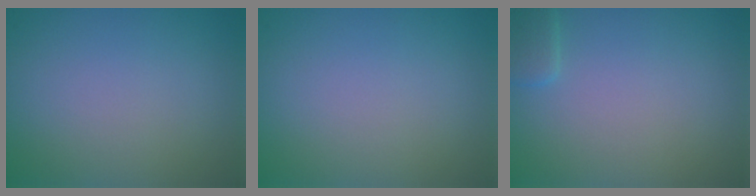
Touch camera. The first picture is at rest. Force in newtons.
{"total": 0.0}
{"total": 1.5, "press": 1.5, "slide": 0.1}